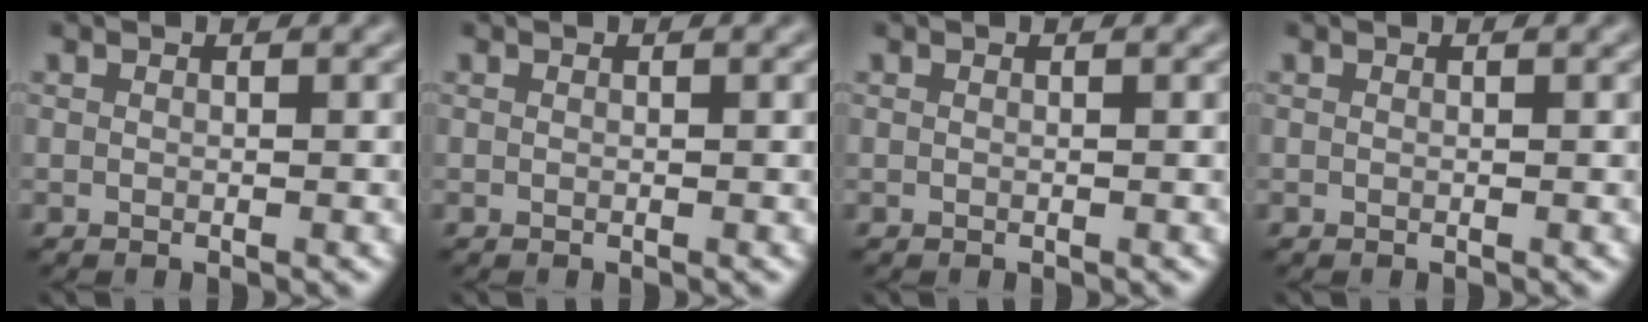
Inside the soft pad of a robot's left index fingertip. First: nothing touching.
{"total": 0.0}
{"total": 0.0}
{"total": 0.0}